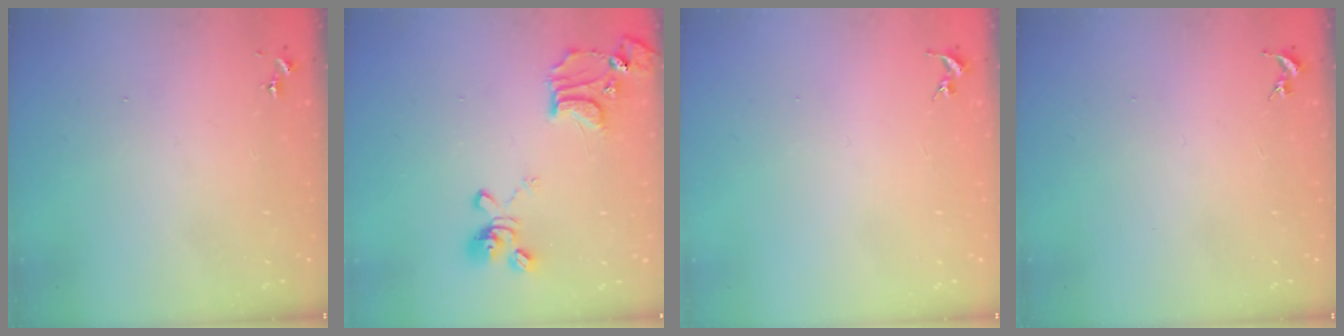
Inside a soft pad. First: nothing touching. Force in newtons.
{"total": 15.3, "press": 15.3, "slide": 1.1}
{"total": 0.0}
{"total": 0.0}